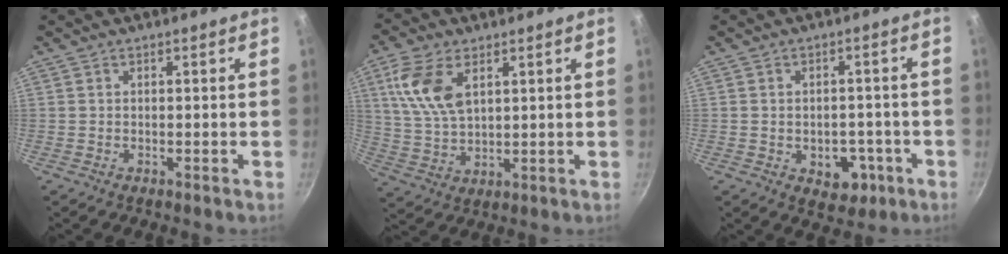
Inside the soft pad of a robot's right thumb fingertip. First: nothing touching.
{"total": 10.8, "force": [4.0, 6.0, 8.1], "torque": [-0.159, -0.012, 0.085]}
{"total": 7.1, "force": [-2.4, 5.0, 4.4], "torque": [-0.031, 0.013, -0.022]}